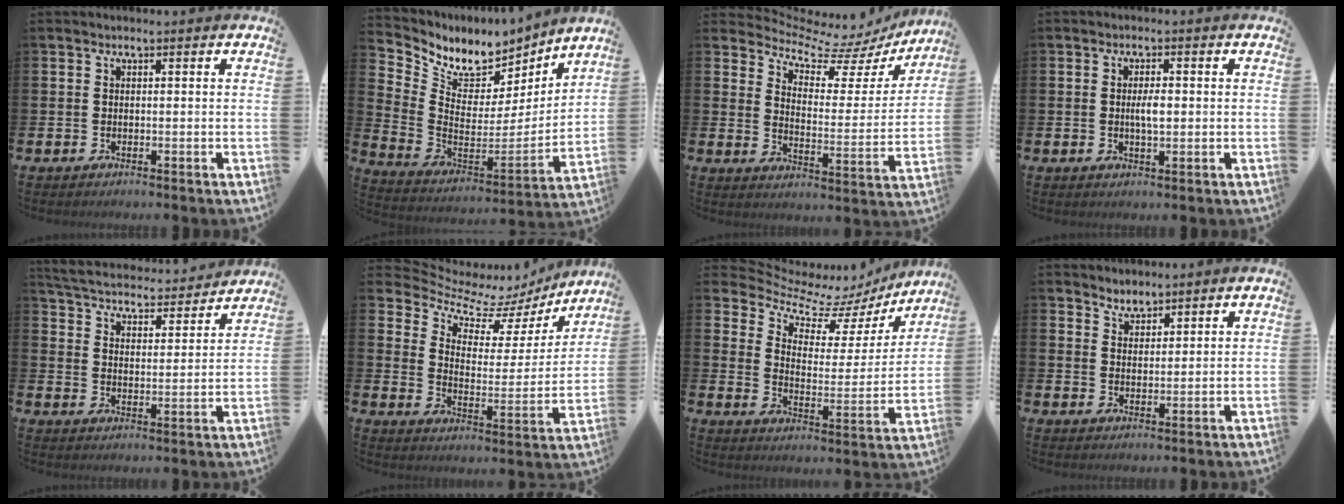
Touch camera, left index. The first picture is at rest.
{"total": 8.3, "force": [6.9, 4.2, 1.8], "torque": [-0.076, -0.050, 0.123]}
{"total": 7.0, "force": [6.3, 2.5, 1.6], "torque": [-0.048, -0.059, 0.103]}
{"total": 2.6, "force": [0.1, 0.9, 2.4], "torque": [-0.032, -0.003, -0.004]}
{"total": 4.9, "force": [4.8, 0.9, 0.7], "torque": [-0.039, -0.044, 0.079]}
{"total": 7.7, "force": [6.4, 3.6, 2.1], "torque": [-0.068, -0.055, 0.108]}
{"total": 7.8, "force": [6.5, 3.6, 2.2], "torque": [-0.070, -0.054, 0.111]}
{"total": 3.0, "force": [2.9, 0.7, -0.4], "torque": [-0.002, -0.010, 0.055]}